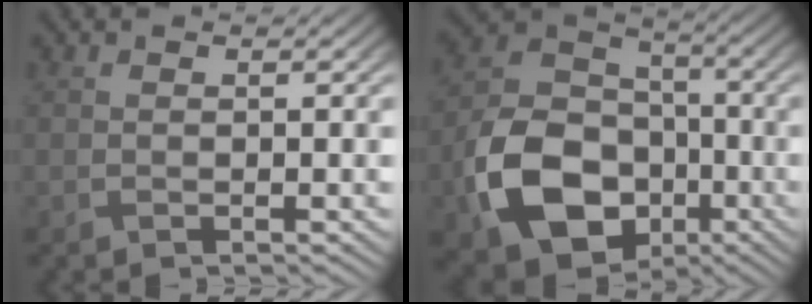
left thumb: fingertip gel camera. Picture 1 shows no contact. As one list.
[{"total": 14.8, "force": [-5.6, 10.9, 8.3], "torque": [-0.189, -0.037, -0.114]}]